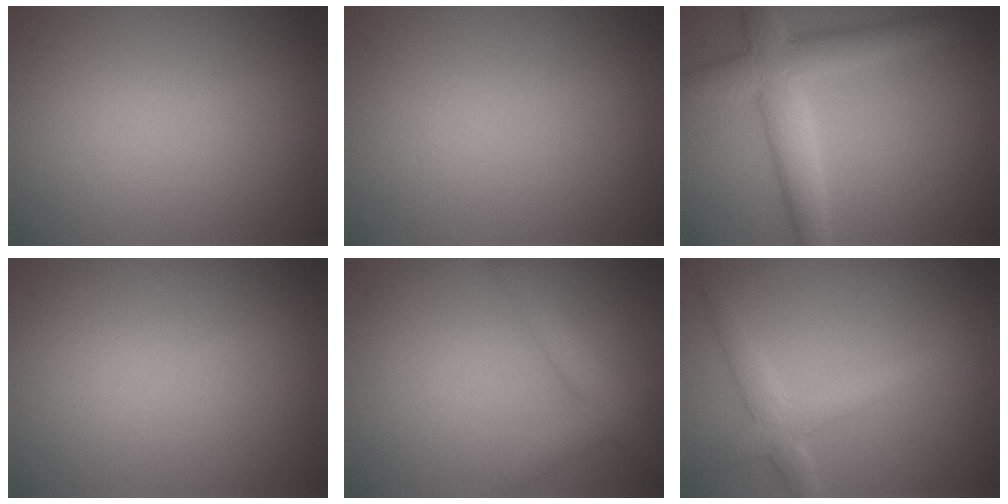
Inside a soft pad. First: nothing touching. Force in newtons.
{"total": 0.0}
{"total": 5.1, "press": 5.1, "slide": 0.1}
{"total": 0.0}
{"total": 3.1, "press": 3.1, "slide": 0.1}
{"total": 3.2, "press": 3.2, "slide": 0.2}